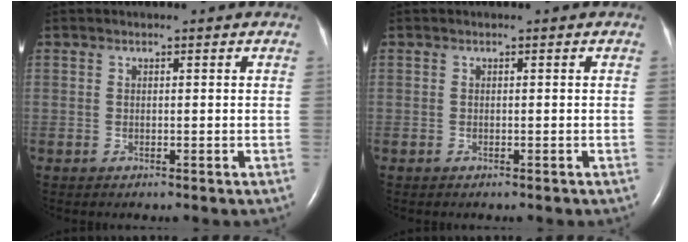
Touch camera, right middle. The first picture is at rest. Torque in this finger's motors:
{"motor_torque": [0.00, 0.00, -0.05, -0.01]}